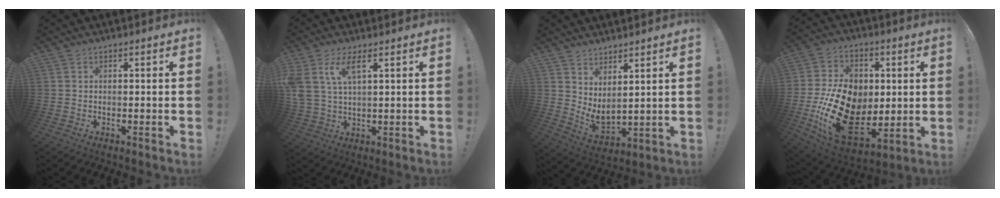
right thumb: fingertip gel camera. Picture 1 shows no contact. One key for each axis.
{"total": 8.0, "fx": 4.3, "fy": 3.2, "fz": 6.0, "tx": -0.129, "ty": -0.013, "tz": 0.078}
{"total": 5.2, "fx": 3.6, "fy": 2.1, "fz": 3.2, "tx": -0.058, "ty": -0.046, "tz": 0.074}
{"total": 26.2, "fx": -3.0, "fy": 18.2, "fz": 18.5, "tx": -0.364, "ty": 0.016, "tz": -0.020}